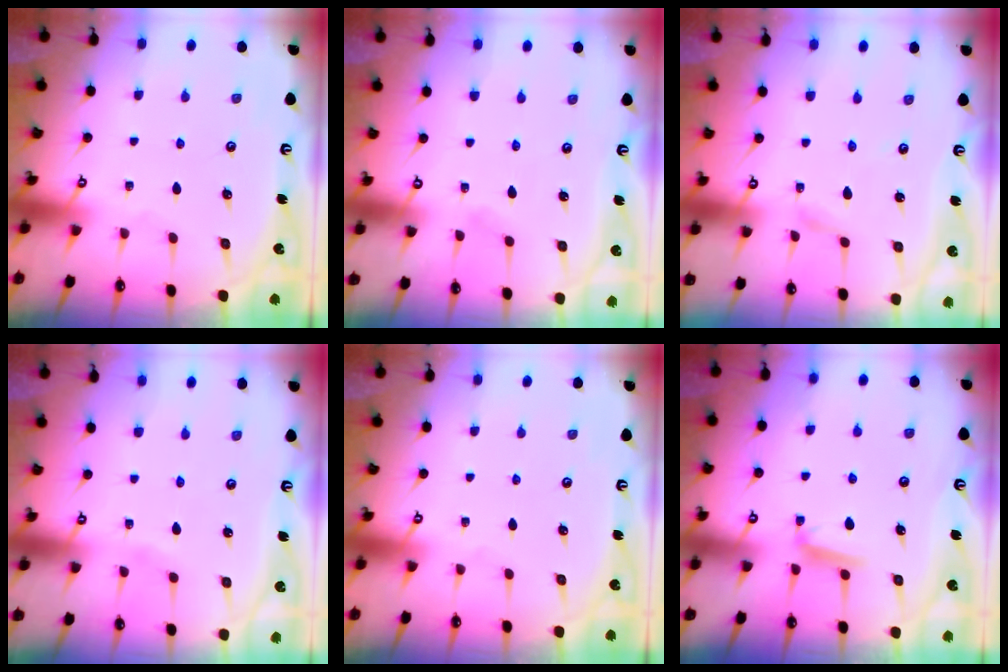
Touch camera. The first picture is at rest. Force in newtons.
{"total": 3.4, "press": 3.4, "slide": 0.4}
{"total": 2.8, "press": 2.8, "slide": 0.4}
{"total": 1.3, "press": 1.3, "slide": 0.2}
{"total": 0.0}
{"total": 5.0, "press": 5.0, "slide": 0.6}